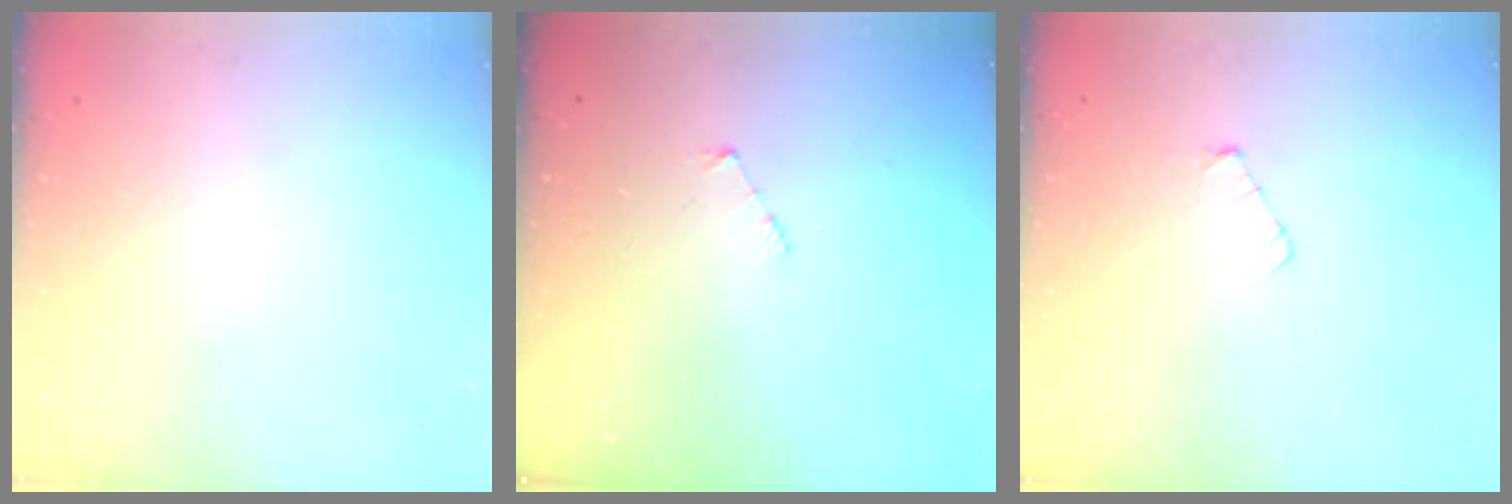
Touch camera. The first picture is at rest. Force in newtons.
{"total": 3.0, "press": 3.0, "slide": 0.3}
{"total": 3.4, "press": 3.4, "slide": 0.3}